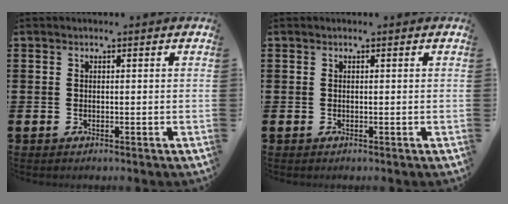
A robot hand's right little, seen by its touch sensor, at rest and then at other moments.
{"total": 0.0}